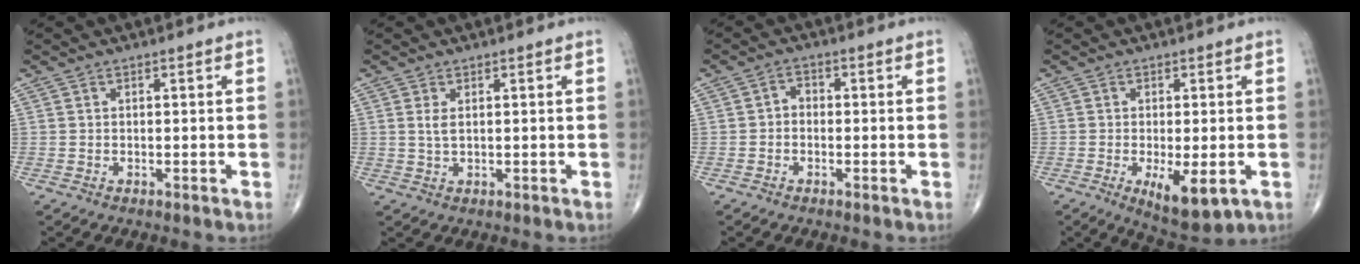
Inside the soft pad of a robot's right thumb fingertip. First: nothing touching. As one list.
[{"total": 1.8, "force": [0.5, 0.8, 1.5], "torque": [-0.035, 0.000, 0.016]}, {"total": 2.1, "force": [-0.5, 1.6, 1.2], "torque": [-0.005, 0.011, -0.019]}, {"total": 8.4, "force": [-2.5, 3.1, 7.4], "torque": [-0.113, -0.018, -0.032]}]